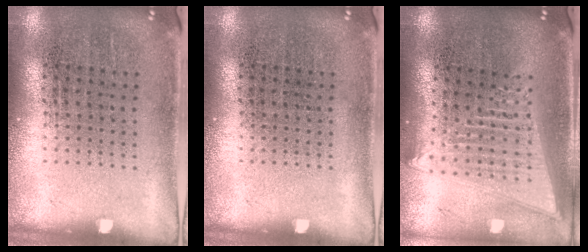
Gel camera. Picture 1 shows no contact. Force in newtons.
{"total": 0.0}
{"total": 2.1, "press": 1.8, "slide": 1.1}